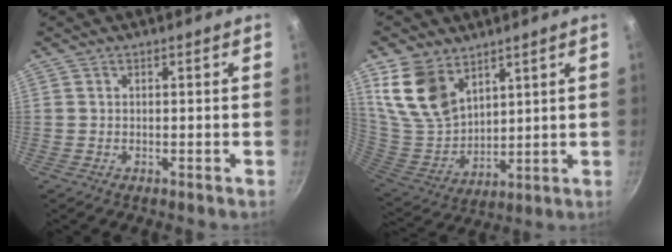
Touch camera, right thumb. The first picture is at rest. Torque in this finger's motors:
{"motor_torque": [-1.44, 1.91, 1.33, 0.65, 0.15]}